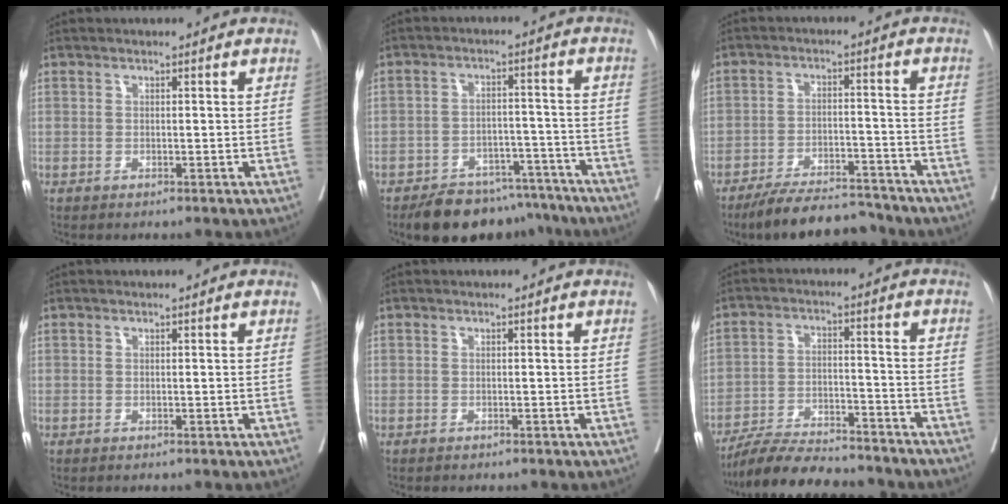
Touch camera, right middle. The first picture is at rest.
{"total": 11.6, "force": [-9.8, 5.1, 3.4], "torque": [-0.031, 0.018, -0.138]}
{"total": 10.7, "force": [-9.9, 2.1, 3.4], "torque": [-0.048, 0.006, -0.158]}
{"total": 0.0}
{"total": 0.0}
{"total": 14.9, "force": [-13.5, 2.3, 5.8], "torque": [-0.092, 0.001, -0.211]}